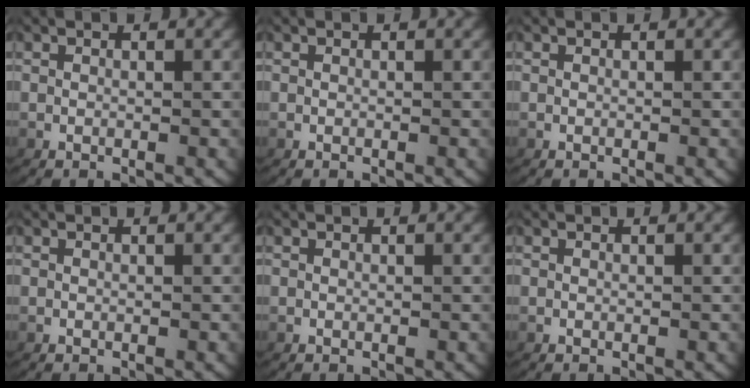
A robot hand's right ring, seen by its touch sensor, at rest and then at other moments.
{"total": 0.0}
{"total": 0.0}
{"total": 0.0}
{"total": 0.0}
{"total": 0.0}